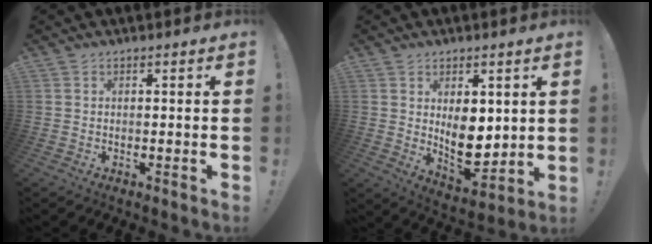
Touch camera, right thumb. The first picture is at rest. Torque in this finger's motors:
{"motor_torque": [-0.25, 0.63, 0.30, 0.68, 0.10]}